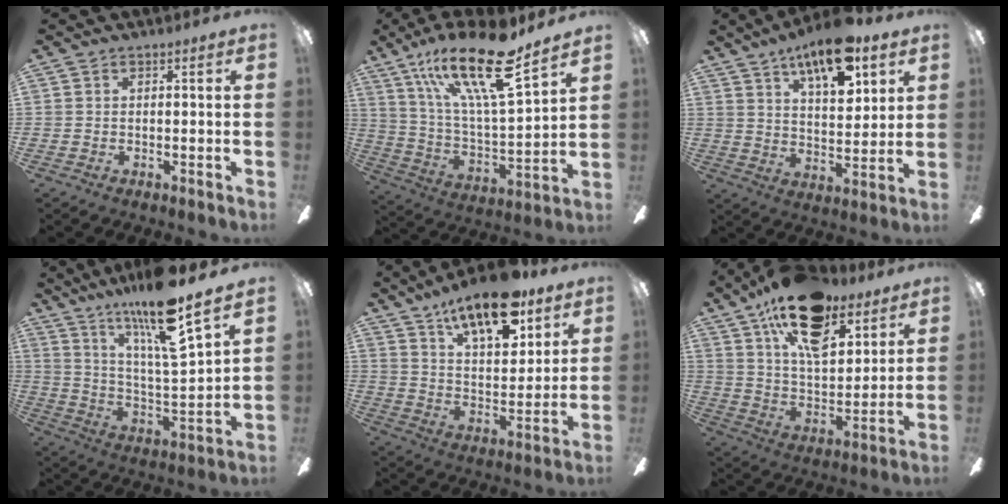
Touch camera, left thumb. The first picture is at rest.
{"total": 23.7, "force": [15.4, 6.5, 16.8], "torque": [-0.312, -0.087, 0.255]}
{"total": 14.9, "force": [9.8, 6.0, 9.6], "torque": [-0.149, -0.039, 0.164]}
{"total": 18.2, "force": [13.7, 2.1, 11.8], "torque": [-0.221, -0.082, 0.223]}
{"total": 17.5, "force": [12.3, 6.9, 10.4], "torque": [-0.166, -0.064, 0.208]}
{"total": 21.1, "force": [13.1, 10.7, 12.6], "torque": [-0.208, -0.063, 0.229]}